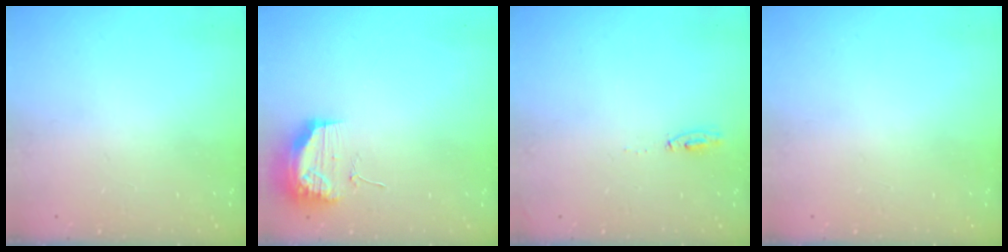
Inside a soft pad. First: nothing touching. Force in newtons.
{"total": 17.0, "press": 13.3, "slide": 10.6}
{"total": 16.2, "press": 5.8, "slide": 15.1}
{"total": 0.0}